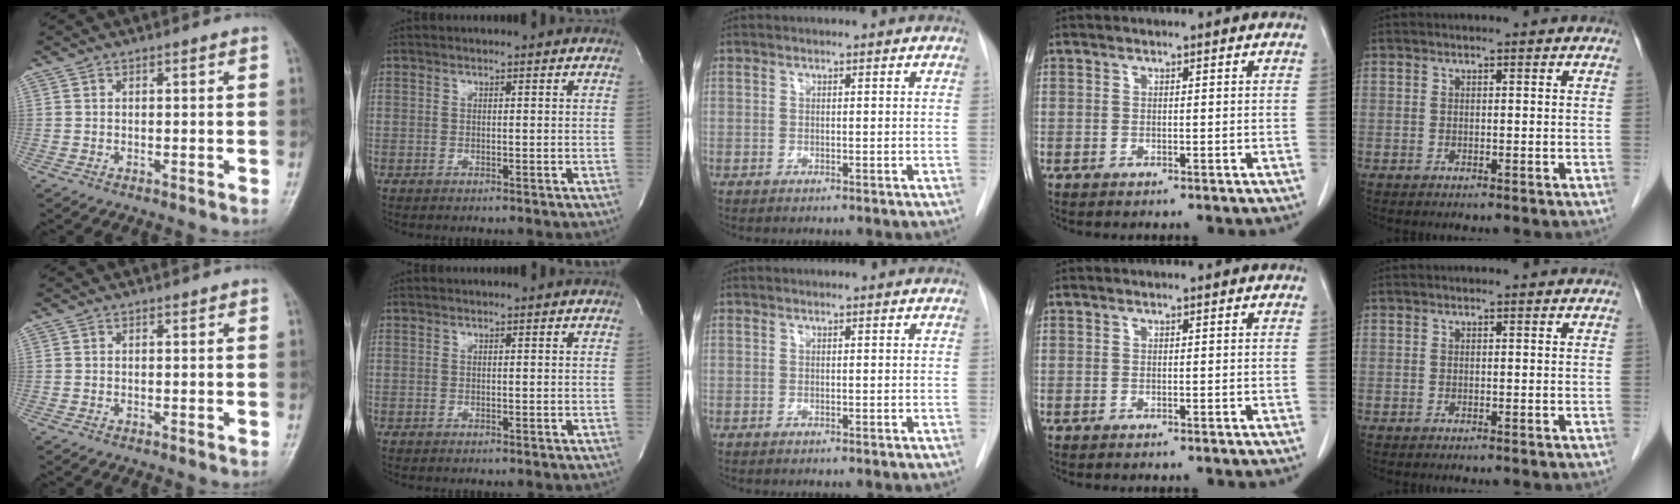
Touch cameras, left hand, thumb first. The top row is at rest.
{}